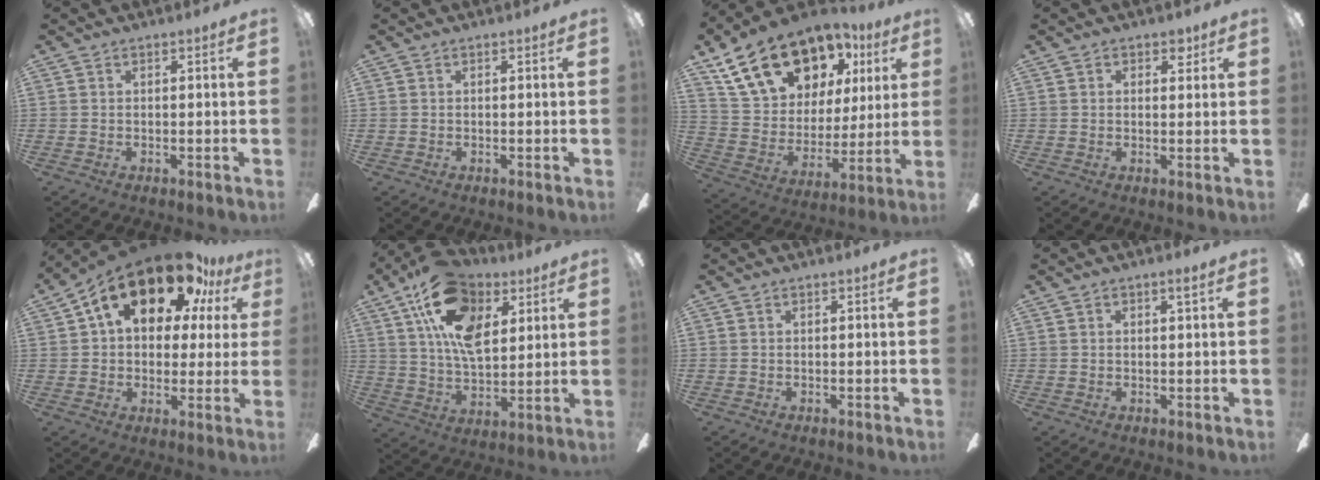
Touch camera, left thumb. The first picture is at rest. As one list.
[{"total": 0.0}, {"total": 21.5, "force": [14.0, 12.9, 10.0], "torque": [-0.182, -0.070, 0.262]}, {"total": 2.4, "force": [1.2, 1.6, 1.4], "torque": [-0.003, -0.002, 0.015]}, {"total": 19.1, "force": [11.3, 9.9, 11.9], "torque": [-0.200, -0.055, 0.194]}, {"total": 19.2, "force": [9.7, 10.6, 12.7], "torque": [-0.239, -0.020, 0.172]}, {"total": 0.0}, {"total": 1.2, "force": [0.6, 0.2, 1.0], "torque": [-0.014, -0.003, 0.008]}]